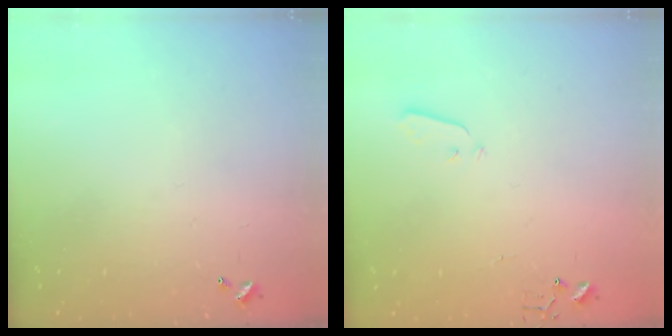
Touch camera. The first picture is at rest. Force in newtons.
{"total": 3.0, "press": 3.0, "slide": 0.3}